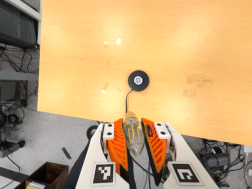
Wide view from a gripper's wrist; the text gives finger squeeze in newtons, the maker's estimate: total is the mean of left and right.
{"total": 20.5, "left": 22.3, "right": 18.7}